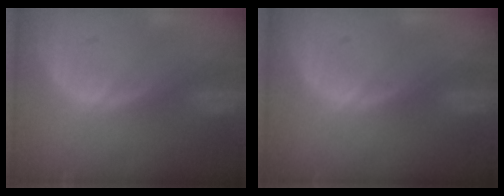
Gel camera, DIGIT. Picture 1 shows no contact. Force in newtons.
{"total": 0.0}